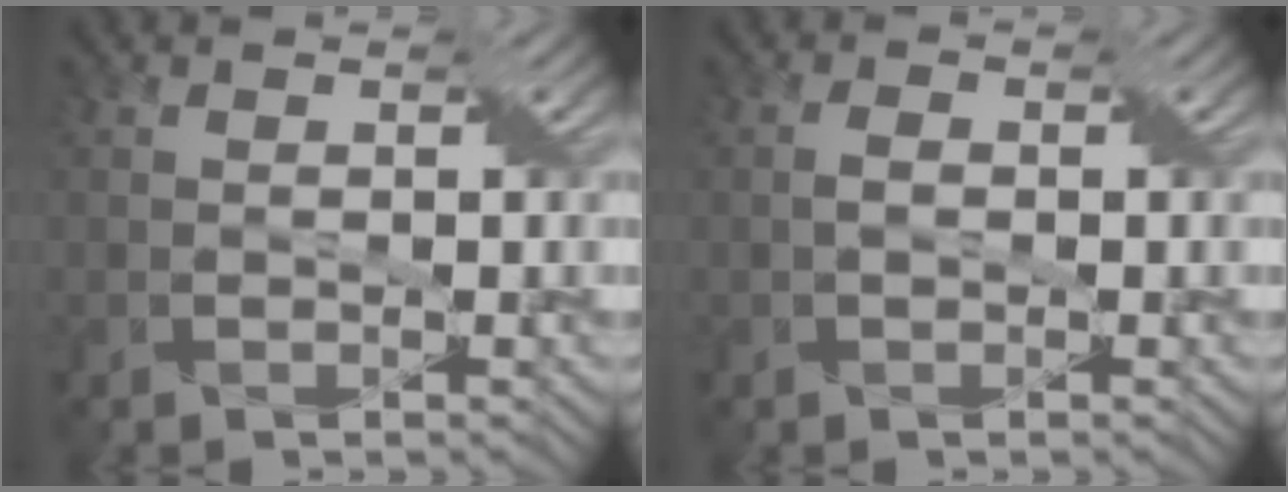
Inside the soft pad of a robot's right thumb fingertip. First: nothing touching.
{"total": 1.3, "force": [-0.1, 0.8, 1.0], "torque": [-0.019, 0.003, -0.002]}